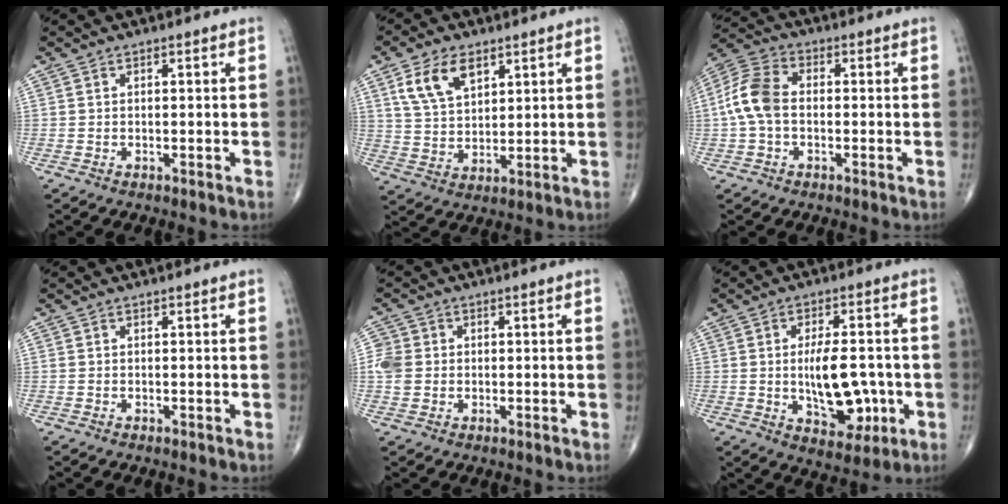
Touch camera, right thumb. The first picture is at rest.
{"total": 9.5, "force": [4.8, 5.5, 6.0], "torque": [-0.098, -0.016, 0.096]}
{"total": 9.1, "force": [-0.5, 5.9, 6.9], "torque": [-0.148, 0.026, -0.022]}
{"total": 0.0}
{"total": 4.7, "force": [0.0, 4.2, 2.1], "torque": [-0.038, 0.007, 0.000]}
{"total": 12.0, "force": [-1.5, 6.2, 10.1], "torque": [-0.134, 0.005, -0.010]}